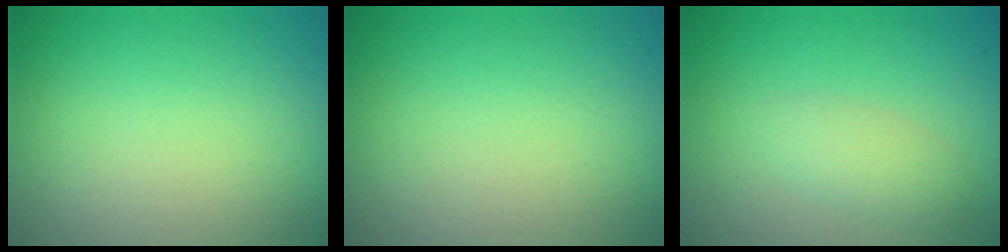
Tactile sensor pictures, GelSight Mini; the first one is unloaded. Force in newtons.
{"total": 0.0}
{"total": 1.9, "press": 1.9, "slide": 0.1}